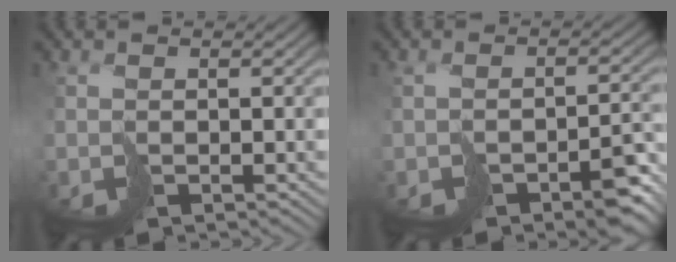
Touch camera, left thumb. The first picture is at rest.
{"total": 5.7, "force": [-3.3, 2.4, 3.9], "torque": [-0.047, -0.009, -0.046]}